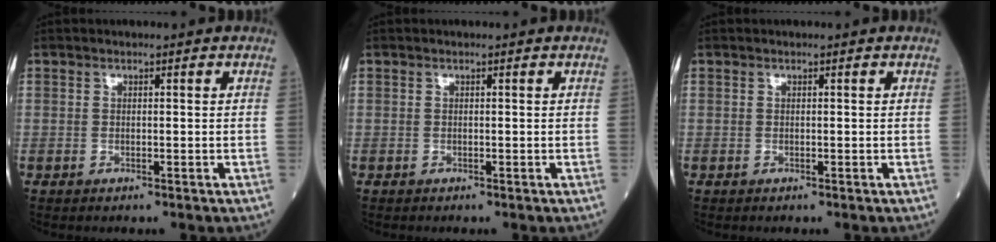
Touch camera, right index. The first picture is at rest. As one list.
[{"total": 0.0}, {"total": 0.0}]